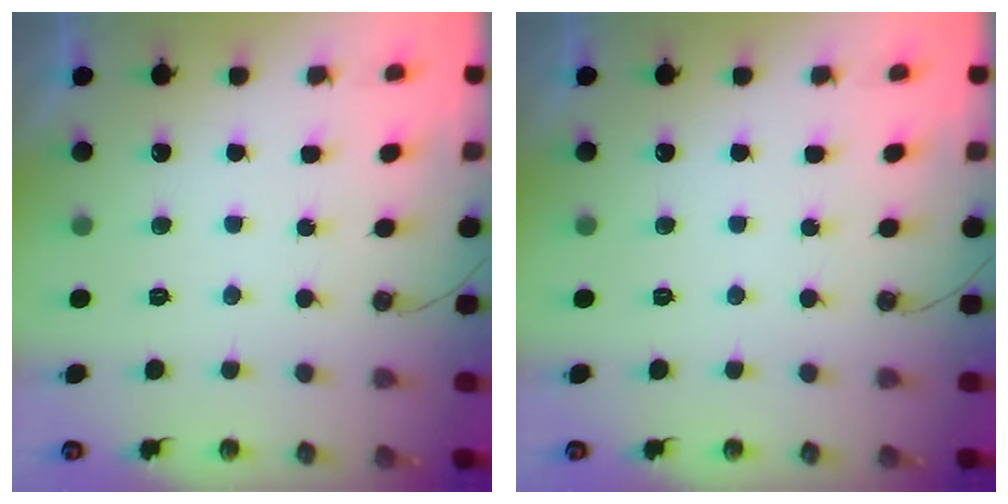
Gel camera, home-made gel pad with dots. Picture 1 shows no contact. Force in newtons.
{"total": 0.0}